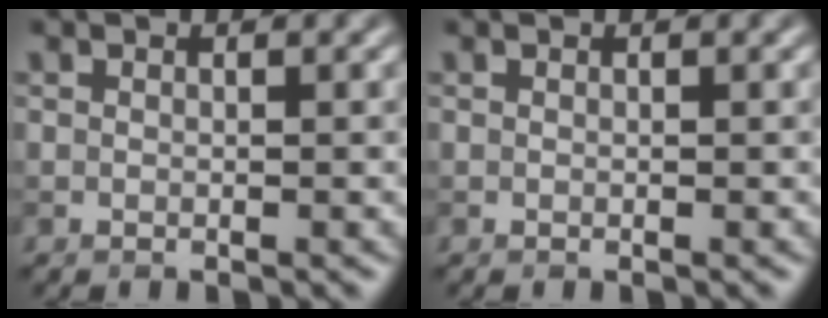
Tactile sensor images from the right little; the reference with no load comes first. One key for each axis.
{"total": 0.0}